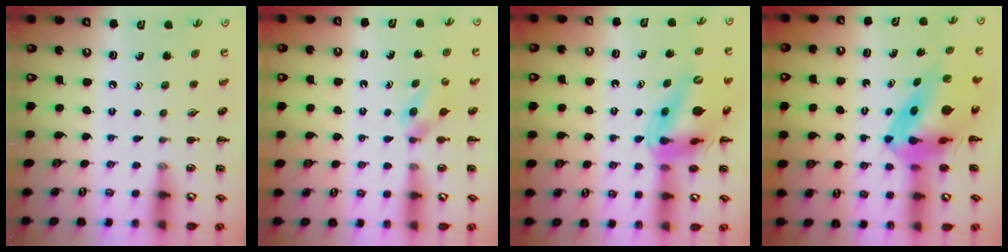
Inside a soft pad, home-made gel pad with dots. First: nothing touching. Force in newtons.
{"total": 3.0, "press": 2.7, "slide": 1.3}
{"total": 15.6, "press": 14.9, "slide": 4.5}
{"total": 9.3, "press": 8.7, "slide": 3.2}